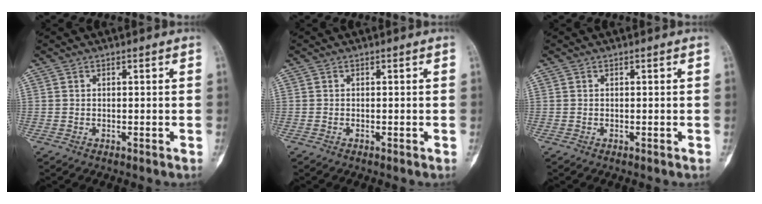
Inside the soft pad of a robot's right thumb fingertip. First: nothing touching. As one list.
[{"total": 0.0}, {"total": 0.0}]